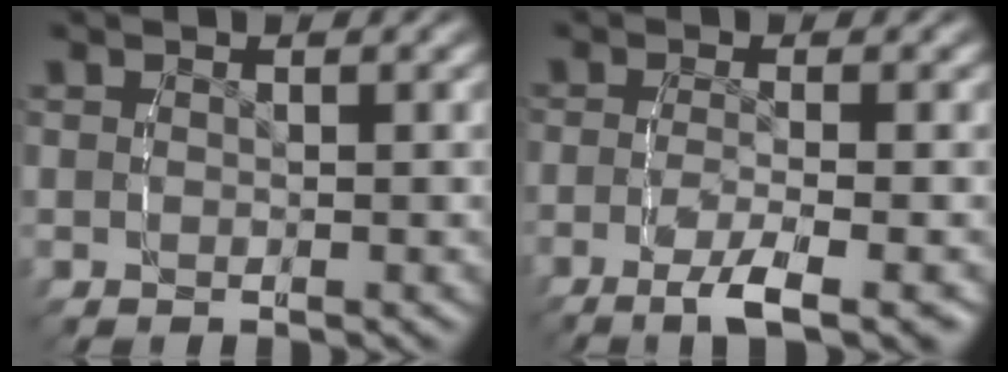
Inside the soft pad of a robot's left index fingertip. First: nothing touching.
{"total": 5.2, "force": [-3.1, 1.5, 3.8], "torque": [-0.078, -0.018, -0.048]}